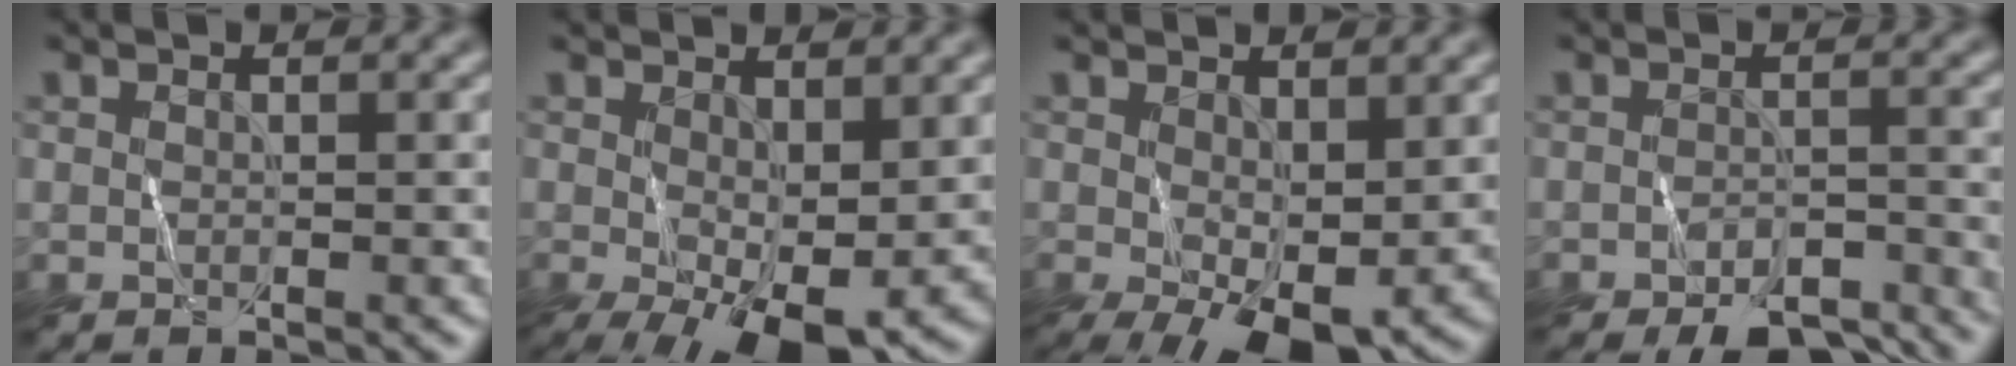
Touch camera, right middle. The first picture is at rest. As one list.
[{"total": 7.8, "force": [-1.6, 3.2, 6.9], "torque": [-0.120, -0.007, -0.018]}, {"total": 6.7, "force": [-1.3, 2.9, 5.9], "torque": [-0.106, -0.009, -0.015]}, {"total": 5.6, "force": [-4.5, 1.9, 2.8], "torque": [-0.044, -0.010, -0.061]}]